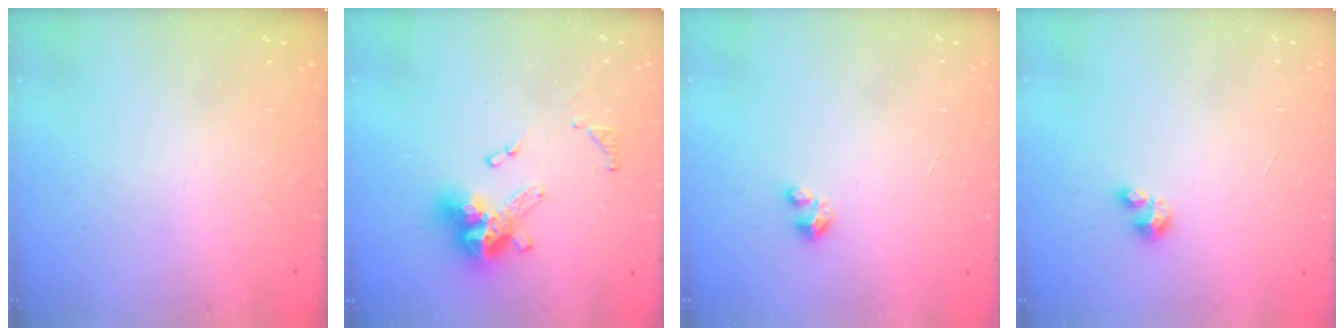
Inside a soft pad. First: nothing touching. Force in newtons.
{"total": 13.1, "press": 13.0, "slide": 1.4}
{"total": 1.5, "press": 1.5, "slide": 0.1}
{"total": 2.5, "press": 2.5, "slide": 0.3}